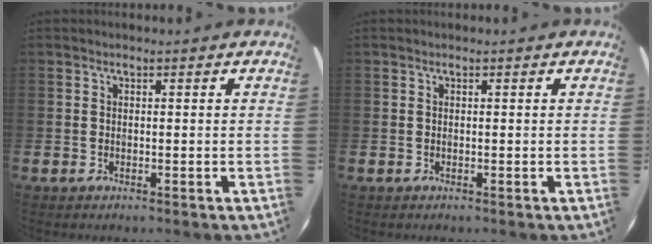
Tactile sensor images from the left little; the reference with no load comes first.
{"total": 0.0}